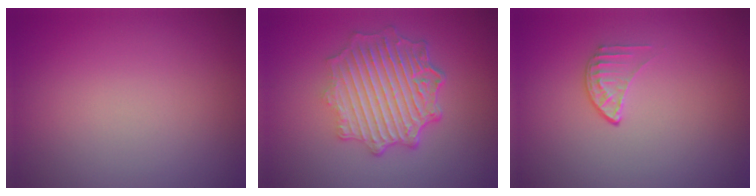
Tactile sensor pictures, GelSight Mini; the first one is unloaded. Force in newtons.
{"total": 6.9, "press": 5.2, "slide": 4.6}
{"total": 1.4, "press": 0.9, "slide": 1.1}